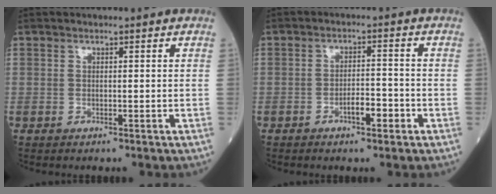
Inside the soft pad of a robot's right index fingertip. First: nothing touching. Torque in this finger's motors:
{"motor_torque": [0.28, 0.01, 0.25, 0.06]}